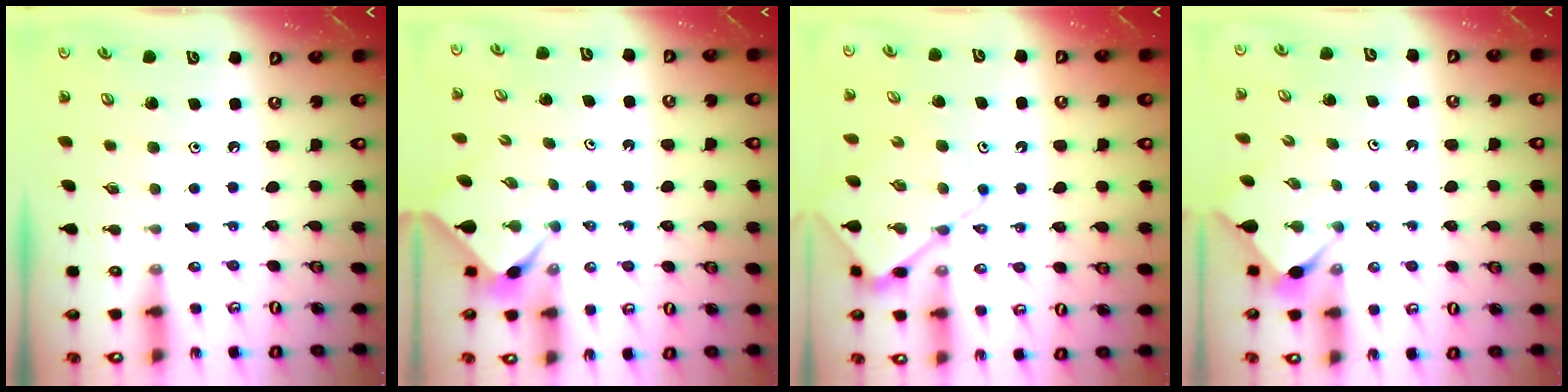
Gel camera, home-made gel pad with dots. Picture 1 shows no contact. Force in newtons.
{"total": 2.3, "press": 2.3, "slide": 0.1}
{"total": 10.7, "press": 10.6, "slide": 1.0}
{"total": 2.8, "press": 2.8, "slide": 0.3}